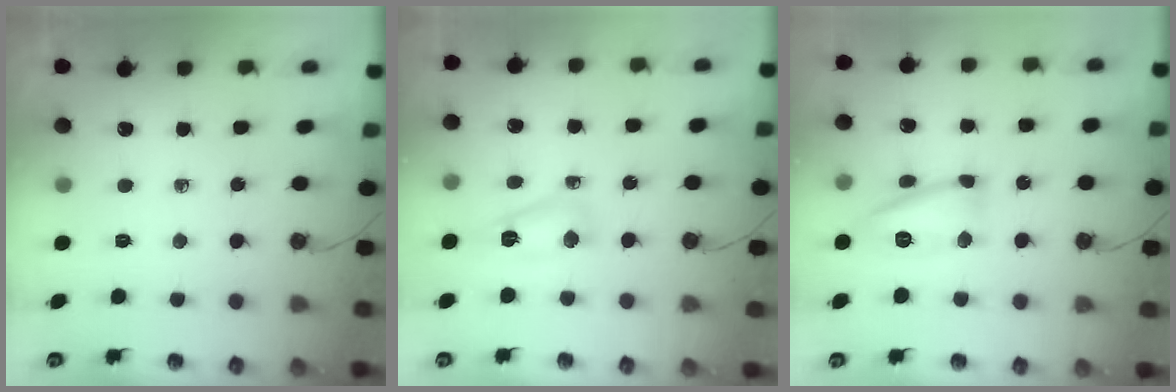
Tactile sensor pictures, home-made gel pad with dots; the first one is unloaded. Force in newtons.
{"total": 6.1, "press": 6.0, "slide": 0.8}
{"total": 13.4, "press": 13.3, "slide": 1.0}